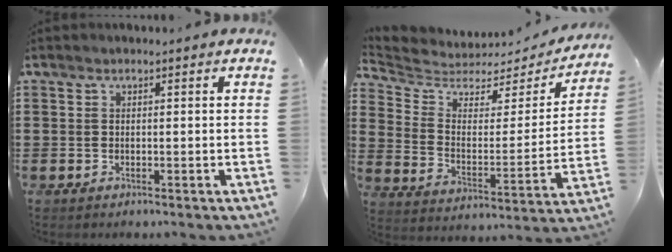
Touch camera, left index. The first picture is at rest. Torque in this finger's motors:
{"motor_torque": [1.13, -1.01, 0.32, 0.05]}